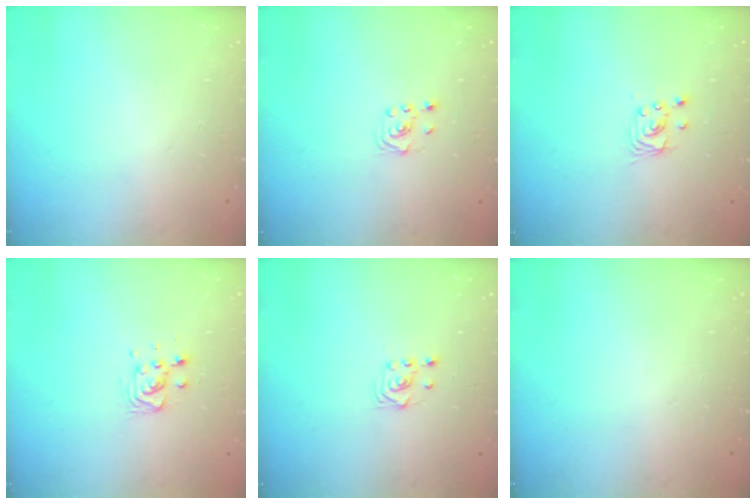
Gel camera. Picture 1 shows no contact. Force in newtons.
{"total": 1.9, "press": 1.8, "slide": 0.6}
{"total": 2.4, "press": 2.4, "slide": 0.2}
{"total": 8.3, "press": 8.0, "slide": 2.1}
{"total": 2.9, "press": 2.6, "slide": 1.4}
{"total": 0.0}